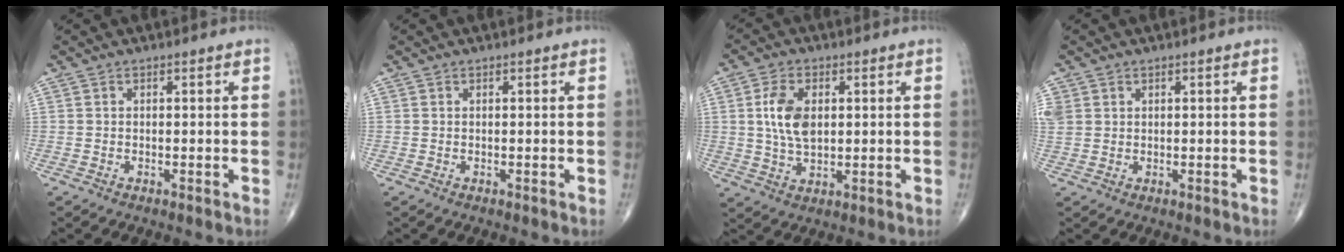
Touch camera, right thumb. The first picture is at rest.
{"total": 0.0}
{"total": 8.2, "force": [1.4, 4.8, 6.5], "torque": [-0.121, -0.006, 0.028]}
{"total": 5.5, "force": [1.6, 4.8, 2.1], "torque": [-0.065, 0.009, 0.041]}